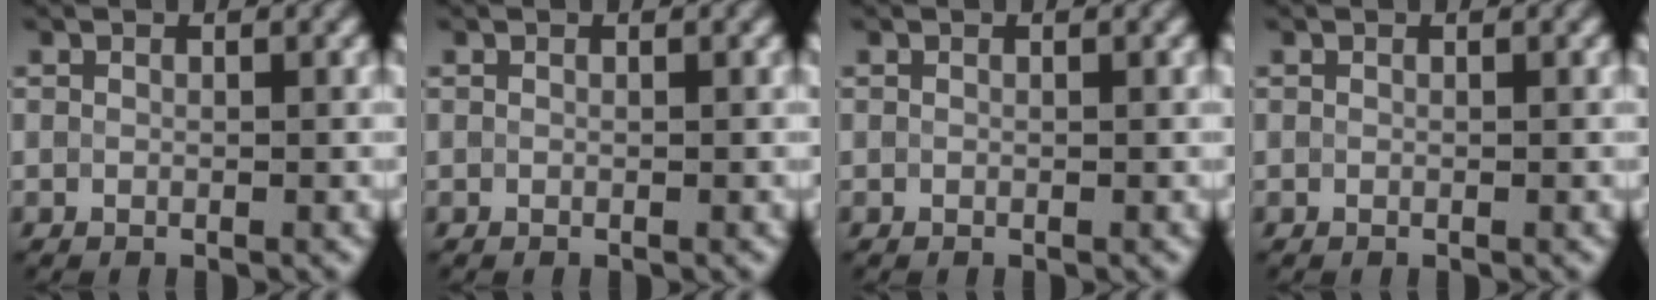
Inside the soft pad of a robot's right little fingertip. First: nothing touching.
{"total": 0.0}
{"total": 0.0}
{"total": 0.0}